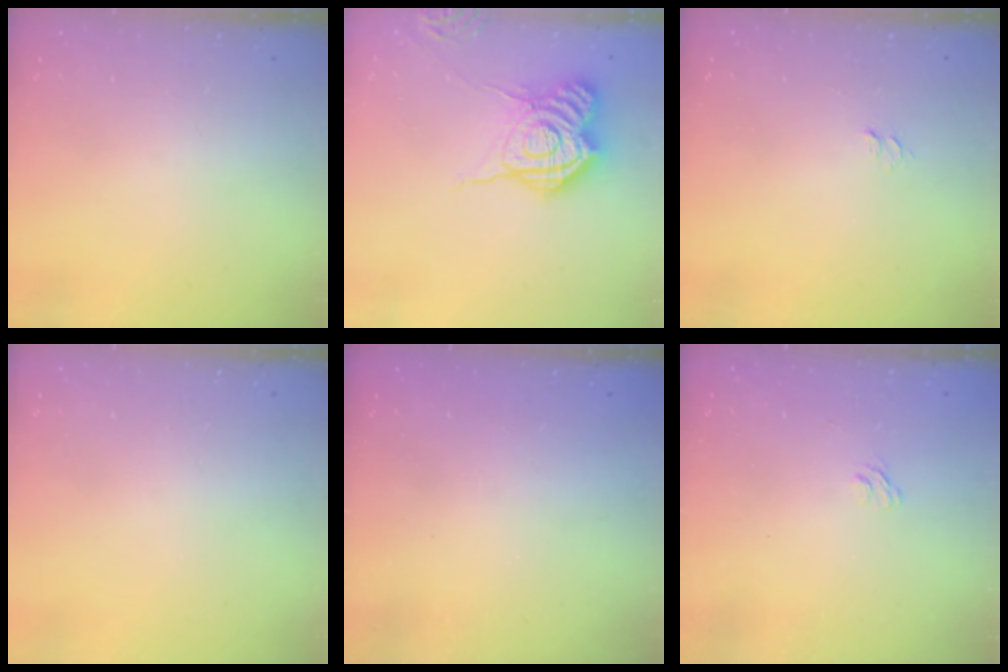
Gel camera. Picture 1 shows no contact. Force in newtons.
{"total": 15.9, "press": 15.9, "slide": 1.0}
{"total": 3.6, "press": 3.6, "slide": 0.4}
{"total": 0.0}
{"total": 2.5, "press": 2.4, "slide": 0.7}
{"total": 3.1, "press": 2.8, "slide": 1.3}